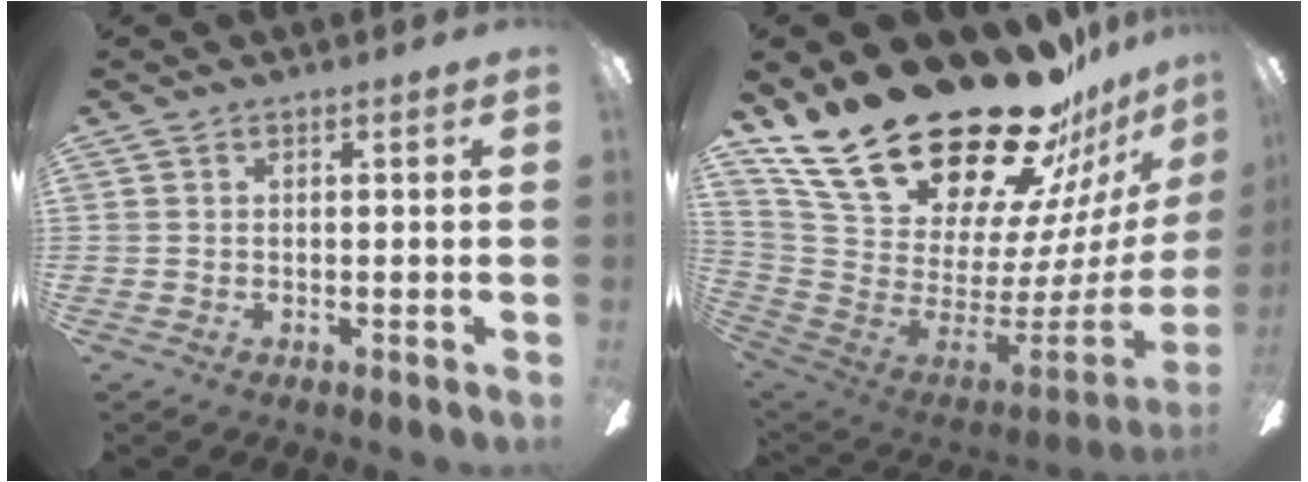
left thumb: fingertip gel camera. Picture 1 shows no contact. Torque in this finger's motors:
{"motor_torque": [3.22, 1.78, 1.41, -1.36, 0.31]}